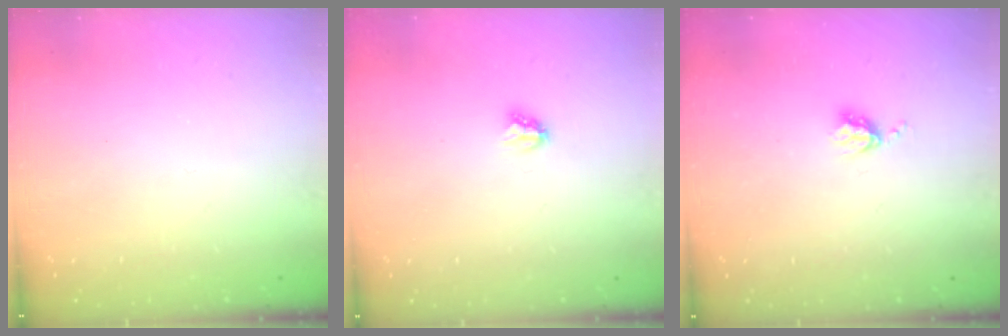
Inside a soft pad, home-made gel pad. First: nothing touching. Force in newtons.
{"total": 2.8, "press": 2.8, "slide": 0.3}
{"total": 3.6, "press": 3.6, "slide": 0.4}